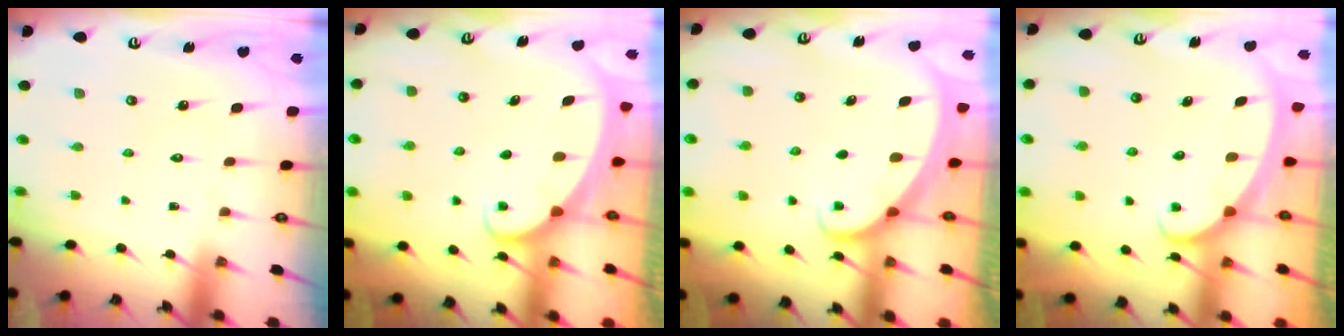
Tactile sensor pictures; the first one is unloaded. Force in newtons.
{"total": 2.0, "press": 2.0, "slide": 0.2}
{"total": 1.7, "press": 1.7, "slide": 0.2}
{"total": 2.4, "press": 2.4, "slide": 0.3}